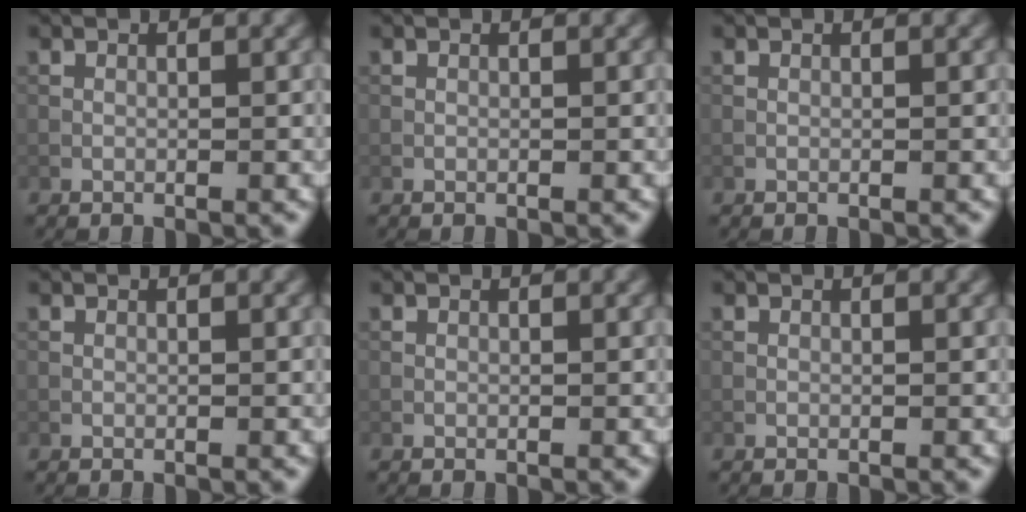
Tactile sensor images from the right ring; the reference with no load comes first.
{"total": 0.0}
{"total": 0.0}
{"total": 0.0}
{"total": 0.0}
{"total": 0.0}